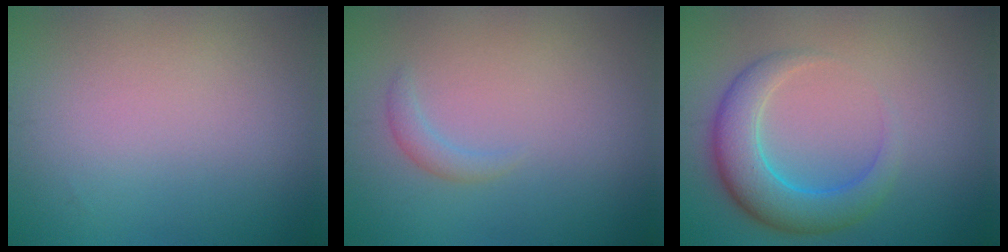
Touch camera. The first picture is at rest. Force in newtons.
{"total": 1.1, "press": 1.1, "slide": 0.1}
{"total": 5.0, "press": 5.0, "slide": 0.2}